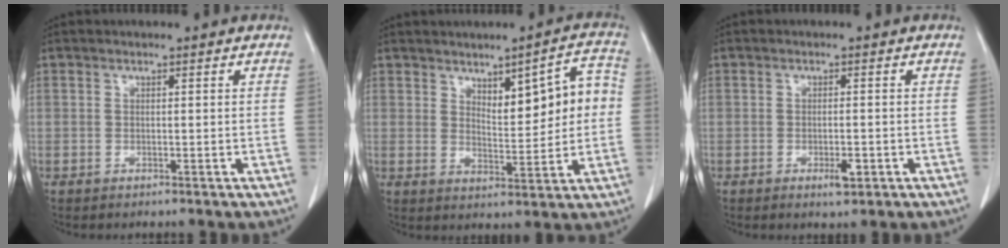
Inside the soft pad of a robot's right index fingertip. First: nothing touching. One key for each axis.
{"total": 9.0, "fx": 1.9, "fy": 2.9, "fz": 8.3, "tx": -0.107, "ty": 0.020, "tz": 0.033}
{"total": 2.5, "fx": -1.1, "fy": 0.7, "fz": 2.2, "tx": -0.038, "ty": -0.003, "tz": -0.012}